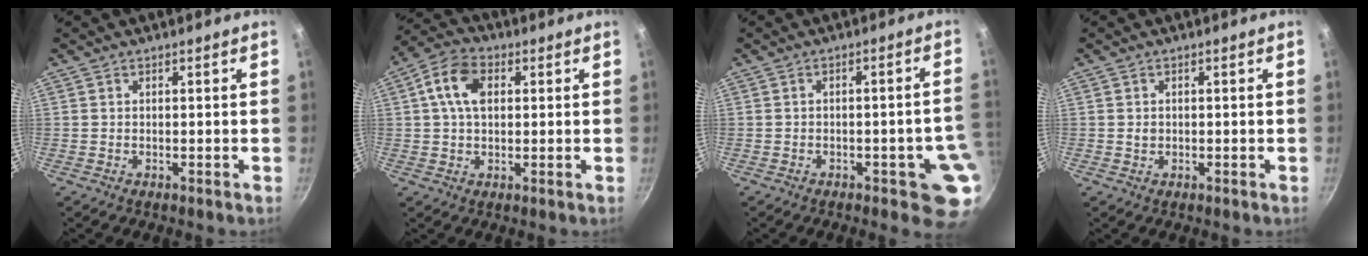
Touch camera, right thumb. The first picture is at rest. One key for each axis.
{"total": 8.5, "fx": 2.0, "fy": 5.7, "fz": 6.0, "tx": -0.095, "ty": 0.013, "tz": 0.025}
{"total": 8.5, "fx": -2.7, "fy": 3.1, "fz": 7.4, "tx": -0.054, "ty": 0.028, "tz": -0.026}
{"total": 0.9, "fx": 0.1, "fy": 0.9, "fz": 0.3, "tx": -0.002, "ty": -0.002, "tz": 0.003}